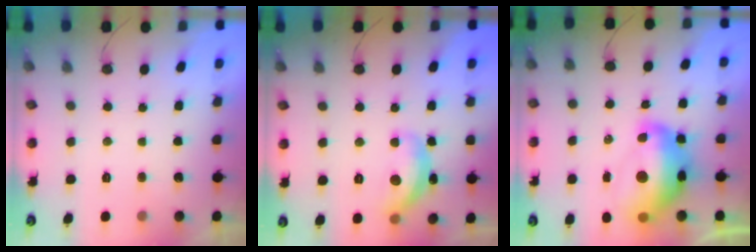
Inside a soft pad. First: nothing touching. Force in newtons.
{"total": 13.2, "press": 13.2, "slide": 0.7}
{"total": 17.0, "press": 16.9, "slide": 1.3}